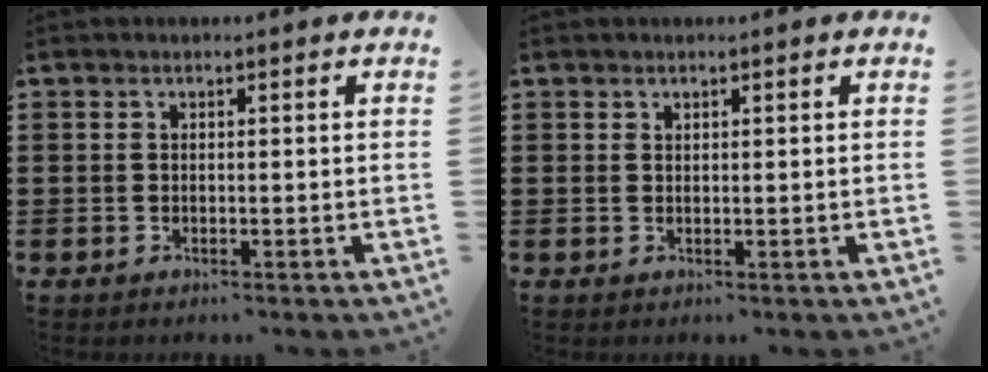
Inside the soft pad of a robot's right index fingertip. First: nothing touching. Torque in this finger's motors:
{"motor_torque": [-1.21, 0.94, 0.03, -0.01]}